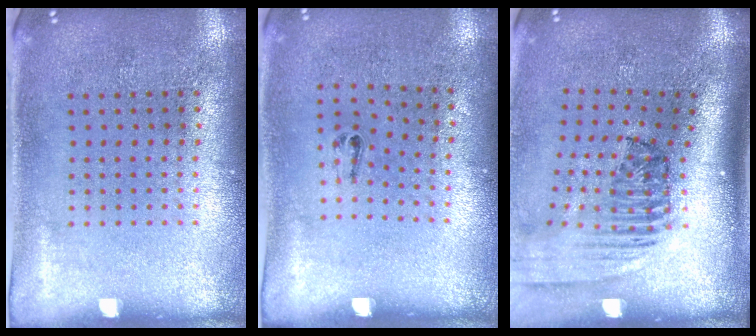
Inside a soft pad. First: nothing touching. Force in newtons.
{"total": 0.6, "press": 0.2, "slide": 0.5}
{"total": 2.4, "press": 1.5, "slide": 1.8}